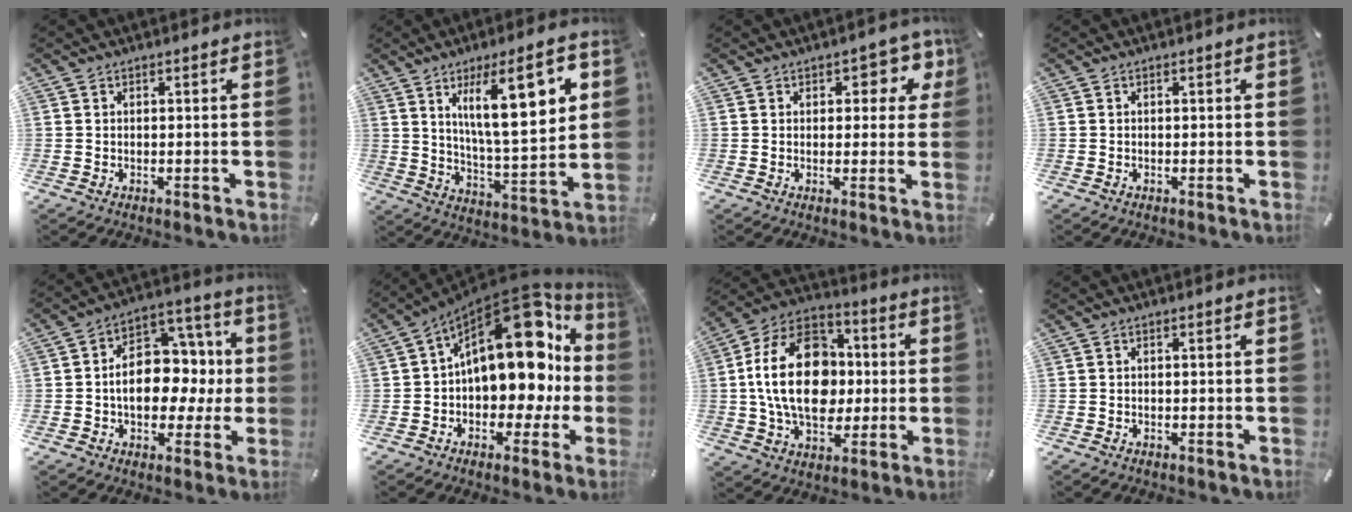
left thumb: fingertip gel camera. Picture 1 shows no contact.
{"total": 18.6, "force": [7.6, 5.6, 16.0], "torque": [-0.248, -0.017, 0.114]}
{"total": 6.2, "force": [2.7, 3.9, 4.0], "torque": [-0.031, -0.012, 0.038]}
{"total": 0.0}
{"total": 14.4, "force": [-1.4, 10.7, 9.5], "torque": [-0.138, 0.005, -0.019]}
{"total": 21.9, "force": [5.8, 12.9, 16.8], "torque": [-0.237, -0.045, 0.095]}
{"total": 22.9, "force": [-0.2, 16.4, 16.0], "torque": [-0.316, 0.011, -0.005]}
{"total": 0.5, "force": [-0.4, 0.3, 0.2], "torque": [-0.003, 0.002, -0.009]}